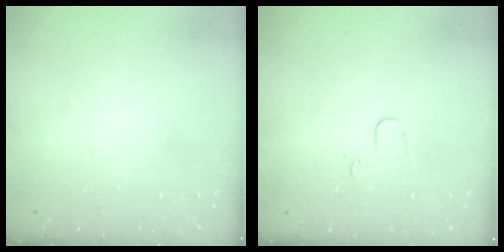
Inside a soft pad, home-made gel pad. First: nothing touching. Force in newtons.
{"total": 4.0, "press": 4.0, "slide": 0.4}